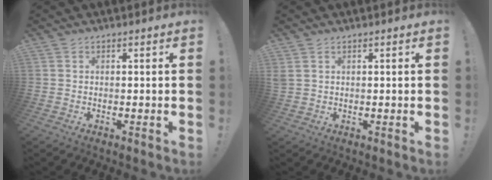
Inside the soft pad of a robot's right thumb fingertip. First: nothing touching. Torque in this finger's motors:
{"motor_torque": [-0.01, 0.01, 0.15, 0.02, 0.00]}